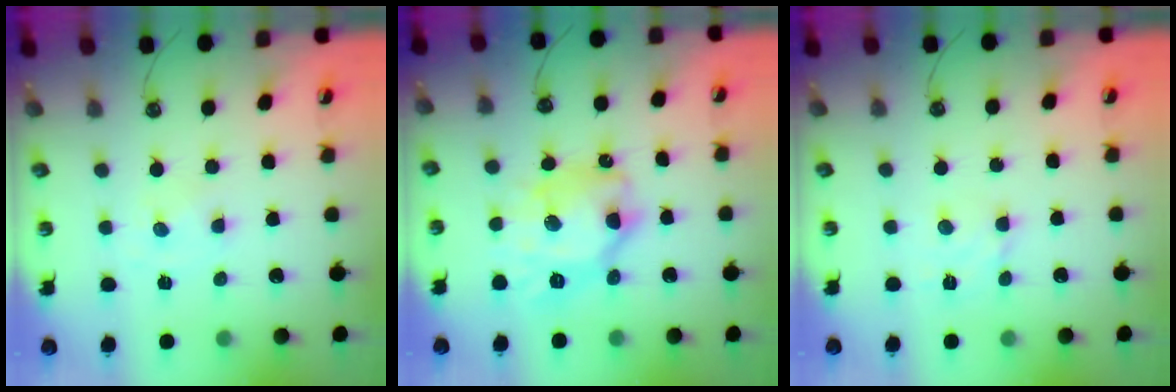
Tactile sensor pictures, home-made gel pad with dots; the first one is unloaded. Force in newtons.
{"total": 14.7, "press": 14.6, "slide": 1.7}
{"total": 2.9, "press": 2.8, "slide": 0.2}